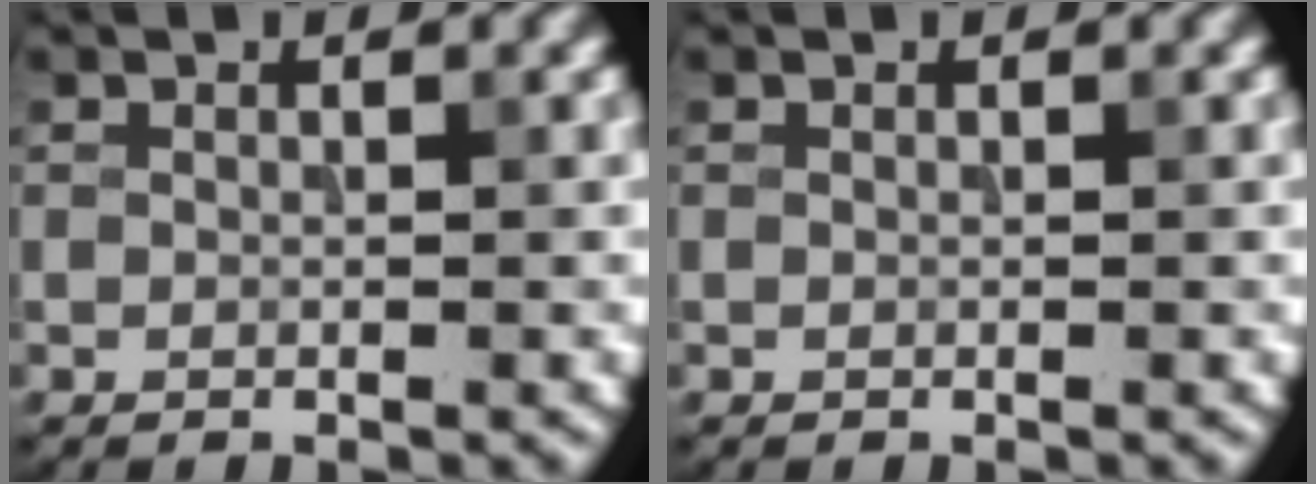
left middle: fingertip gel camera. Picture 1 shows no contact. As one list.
[{"total": 0.0}]